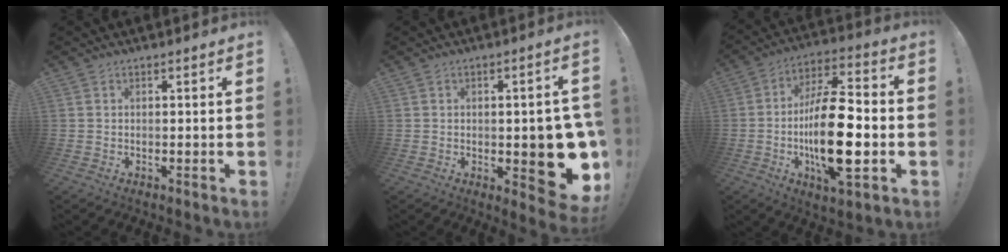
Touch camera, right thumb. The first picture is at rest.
{"total": 13.1, "force": [-2.4, 5.8, 11.5], "torque": [-0.118, -0.001, -0.026]}
{"total": 21.0, "force": [-3.5, 7.8, 19.1], "torque": [-0.352, 0.001, -0.058]}